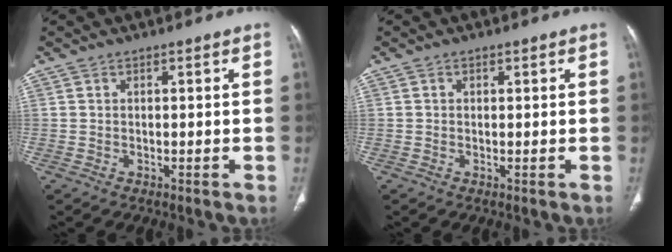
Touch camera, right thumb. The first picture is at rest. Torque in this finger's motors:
{"motor_torque": [-0.35, 0.14, -0.11, 0.15, 0.04]}